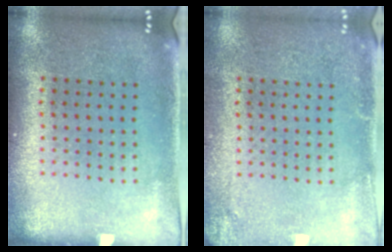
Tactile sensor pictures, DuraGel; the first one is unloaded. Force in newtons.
{"total": 1.8, "press": 1.8, "slide": 0.2}